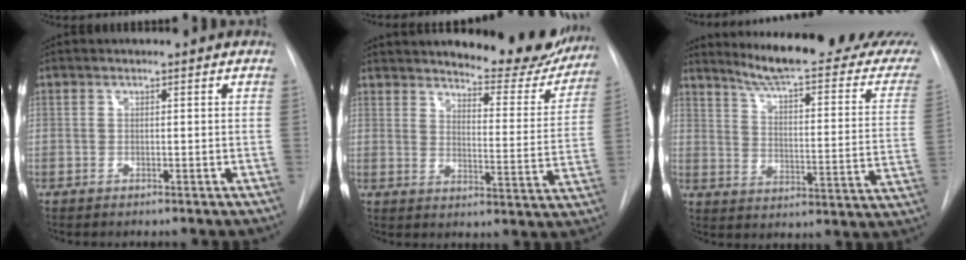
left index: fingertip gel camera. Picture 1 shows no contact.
{"total": 15.3, "force": [13.9, 3.5, 5.4], "torque": [-0.050, -0.048, 0.165]}
{"total": 22.9, "force": [20.6, 1.2, 9.8], "torque": [-0.130, -0.094, 0.248]}